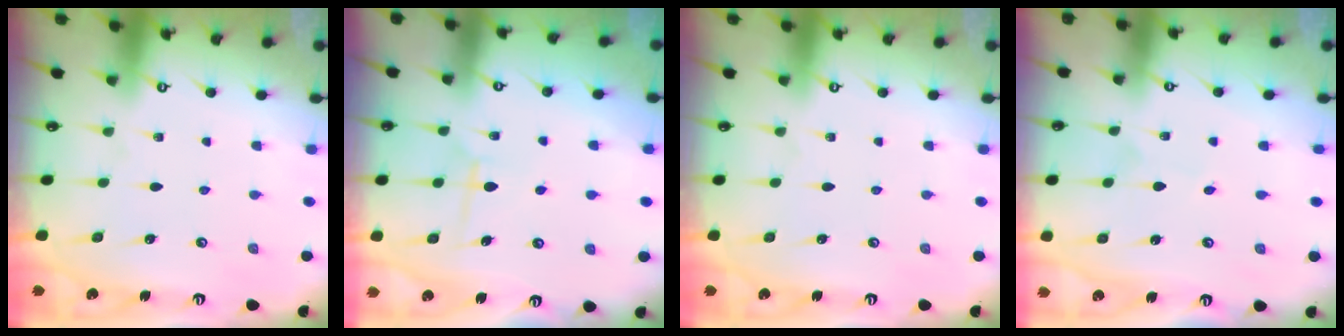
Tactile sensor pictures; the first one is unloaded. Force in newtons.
{"total": 6.6, "press": 6.5, "slide": 0.9}
{"total": 0.0}
{"total": 1.1, "press": 1.1, "slide": 0.1}